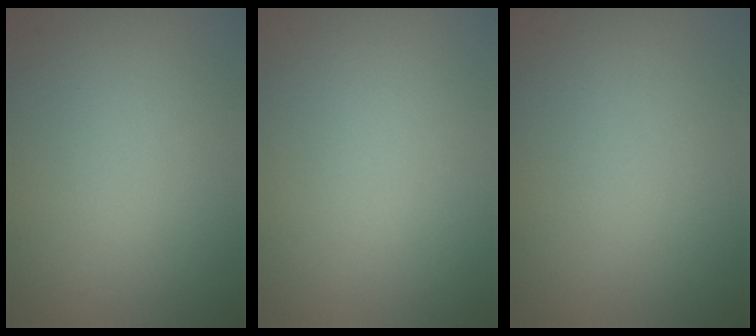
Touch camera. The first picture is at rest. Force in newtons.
{"total": 0.0}
{"total": 0.0}